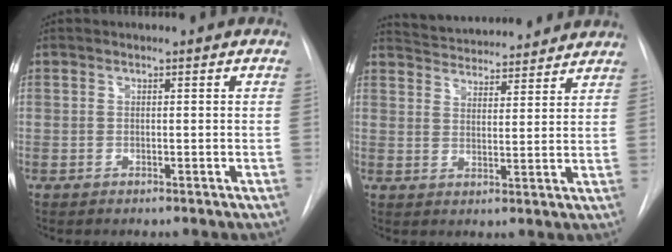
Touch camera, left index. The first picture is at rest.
{"total": 15.1, "force": [14.2, 2.8, 4.2], "torque": [-0.062, 0.018, 0.199]}